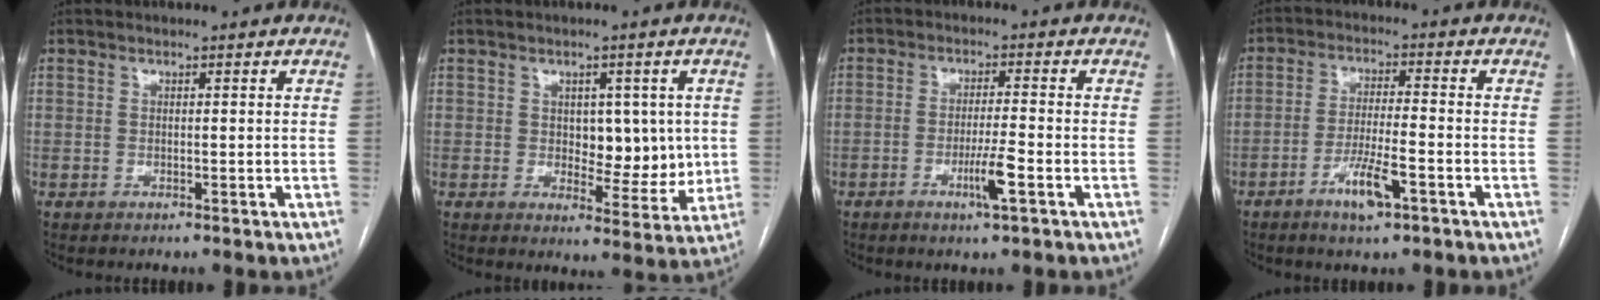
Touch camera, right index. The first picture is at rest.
{"total": 7.4, "force": [0.9, 4.3, 5.9], "torque": [-0.066, 0.004, 0.024]}
{"total": 4.9, "force": [-2.1, -0.2, 4.4], "torque": [-0.080, -0.008, -0.038]}
{"total": 6.8, "force": [-3.6, 0.9, 5.7], "torque": [-0.112, -0.006, -0.062]}